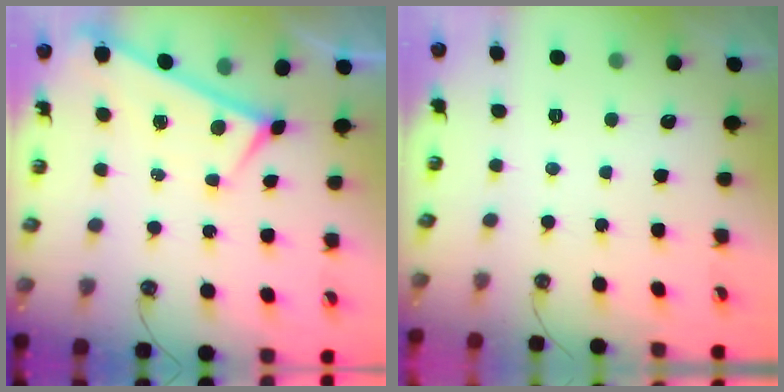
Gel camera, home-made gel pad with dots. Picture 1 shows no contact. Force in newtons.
{"total": 0.0}